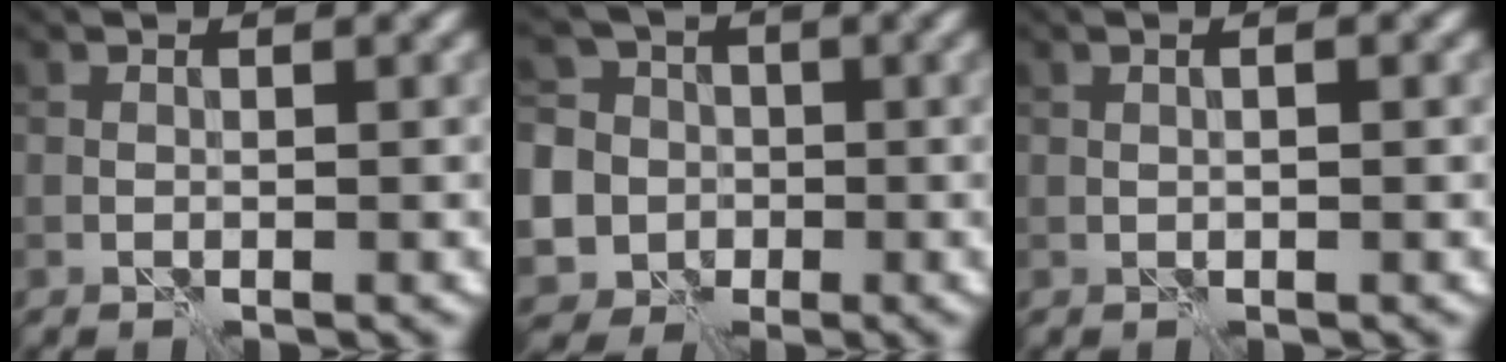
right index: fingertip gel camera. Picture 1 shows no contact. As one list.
[{"total": 11.7, "force": [-3.2, 10.7, 3.5], "torque": [-0.092, -0.003, -0.084]}, {"total": 1.0, "force": [0.2, 0.2, 1.0], "torque": [-0.010, -0.006, 0.006]}]